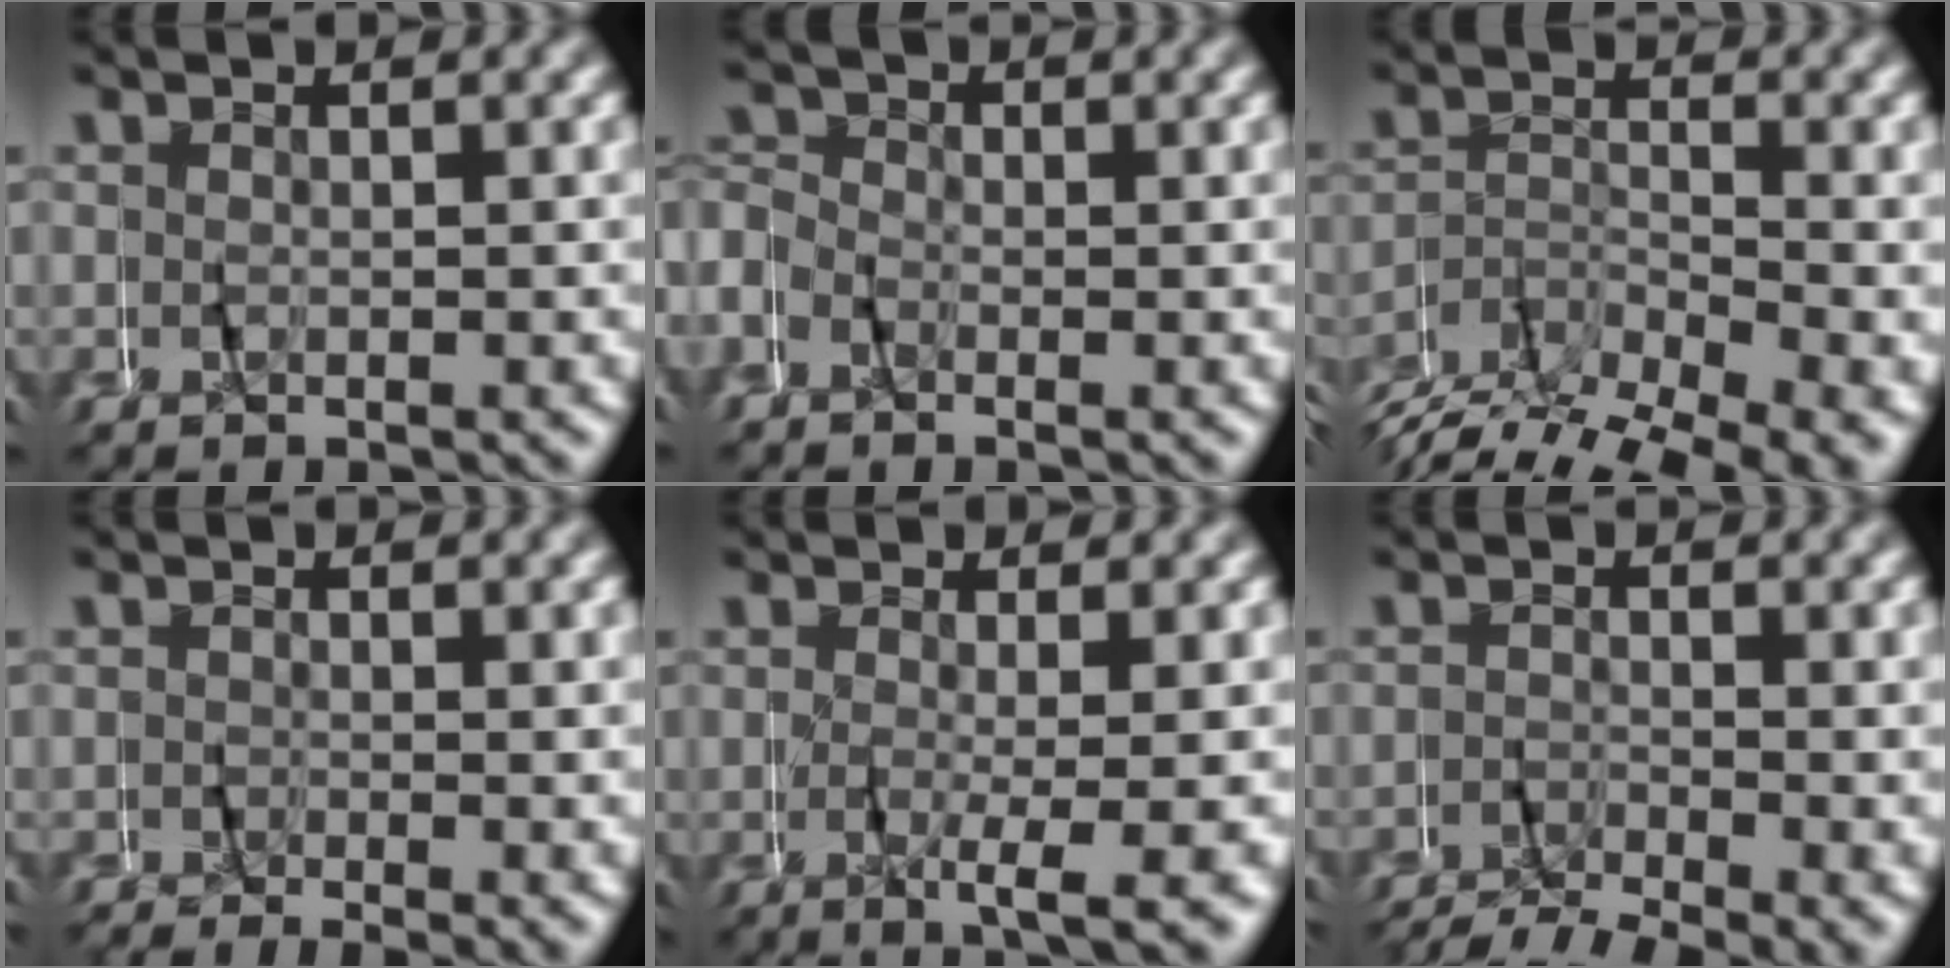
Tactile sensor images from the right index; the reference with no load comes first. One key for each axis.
{"total": 3.3, "fx": -1.0, "fy": 3.1, "fz": 0.8, "tx": -0.021, "ty": 0.008, "tz": -0.036}
{"total": 7.0, "fx": -5.2, "fy": 2.5, "fz": 3.9, "tx": -0.065, "ty": -0.010, "tz": -0.089}
{"total": 2.1, "fx": -1.0, "fy": 0.8, "fz": 1.7, "tx": -0.020, "ty": -0.003, "tz": -0.018}
{"total": 3.5, "fx": -1.0, "fy": -1.2, "fz": 3.1, "tx": -0.042, "ty": -0.008, "tz": -0.013}
{"total": 5.1, "fx": -4.2, "fy": 2.0, "fz": 2.2, "tx": -0.028, "ty": -0.016, "tz": -0.064}